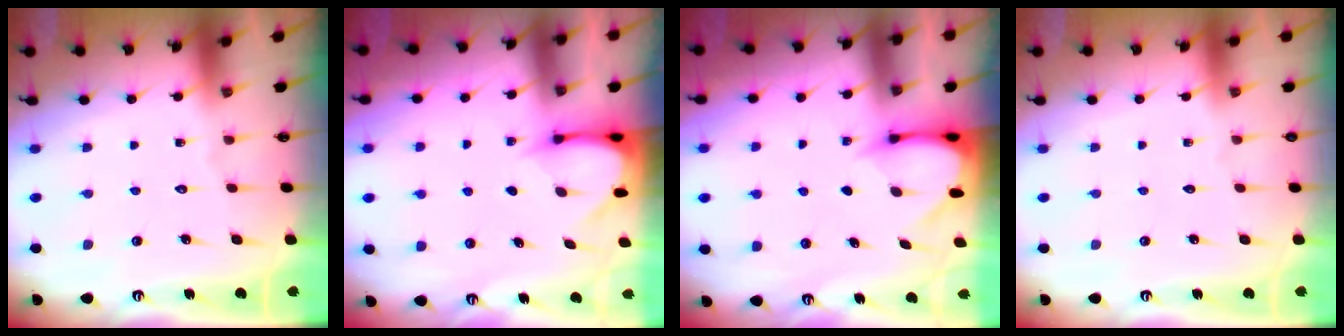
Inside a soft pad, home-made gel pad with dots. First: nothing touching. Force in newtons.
{"total": 3.8, "press": 3.8, "slide": 0.3}
{"total": 3.4, "press": 3.4, "slide": 0.3}
{"total": 0.0}